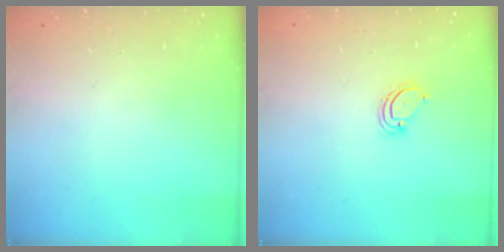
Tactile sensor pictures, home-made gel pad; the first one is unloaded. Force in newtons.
{"total": 3.5, "press": 3.5, "slide": 0.3}